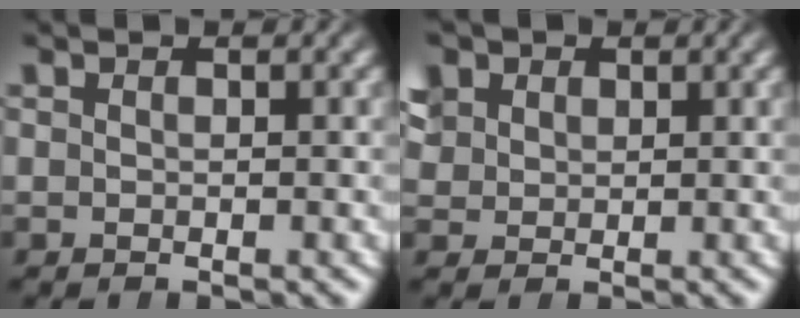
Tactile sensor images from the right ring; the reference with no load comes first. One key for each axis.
{"total": 4.3, "fx": 2.0, "fy": 3.3, "fz": 1.7, "tx": -0.039, "ty": 0.004, "tz": 0.038}